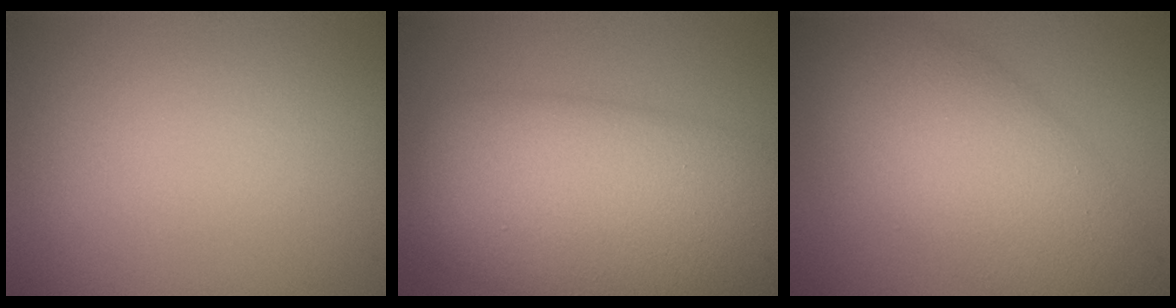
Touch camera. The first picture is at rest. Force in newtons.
{"total": 12.1, "press": 12.1, "slide": 0.0}
{"total": 8.3, "press": 8.3, "slide": 0.3}